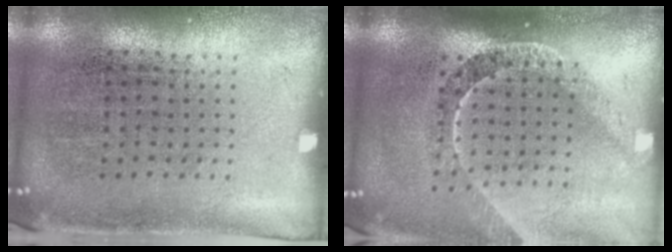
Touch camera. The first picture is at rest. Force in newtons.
{"total": 2.2, "press": 1.6, "slide": 1.4}